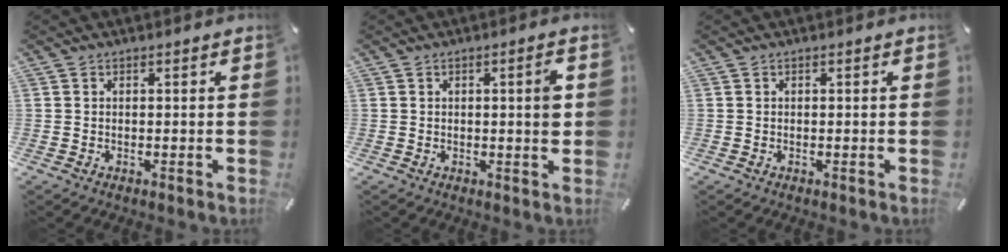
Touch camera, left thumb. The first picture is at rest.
{"total": 4.1, "force": [0.4, 0.6, 4.0], "torque": [-0.058, -0.006, 0.001]}
{"total": 0.0}